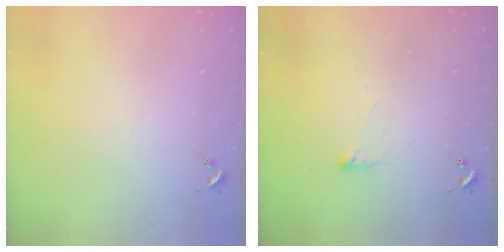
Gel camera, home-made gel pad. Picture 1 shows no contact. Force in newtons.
{"total": 2.8, "press": 2.7, "slide": 0.7}